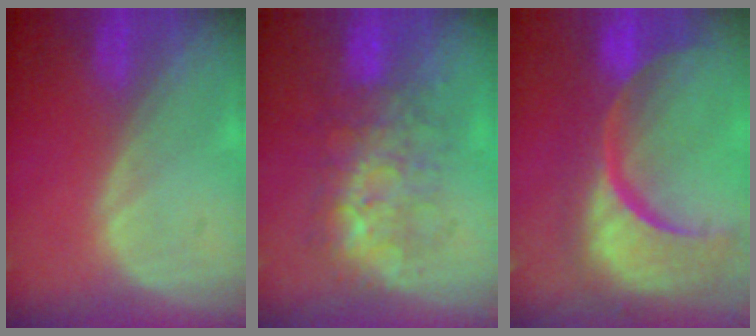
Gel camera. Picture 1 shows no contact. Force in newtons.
{"total": 7.9, "press": 7.7, "slide": 1.4}
{"total": 15.4, "press": 12.2, "slide": 9.5}